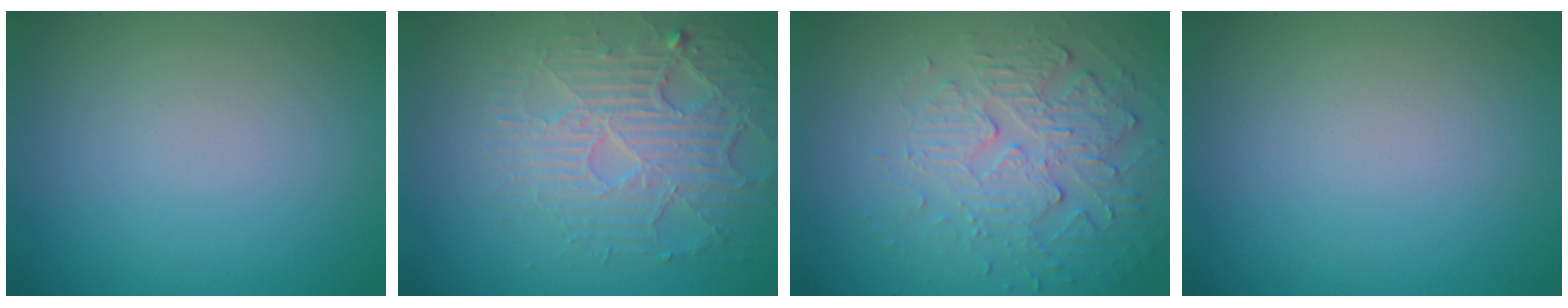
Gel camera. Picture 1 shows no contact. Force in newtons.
{"total": 4.9, "press": 4.2, "slide": 2.5}
{"total": 4.6, "press": 3.5, "slide": 3.0}
{"total": 0.0}